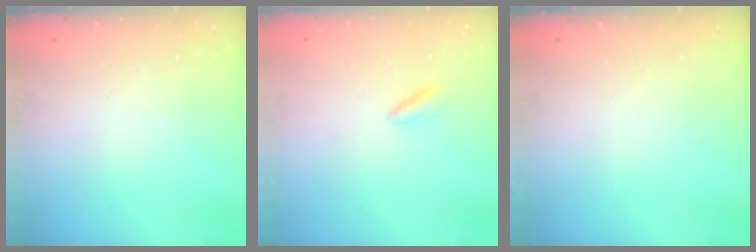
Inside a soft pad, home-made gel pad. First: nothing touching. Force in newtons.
{"total": 3.2, "press": 3.0, "slide": 1.1}
{"total": 0.0}